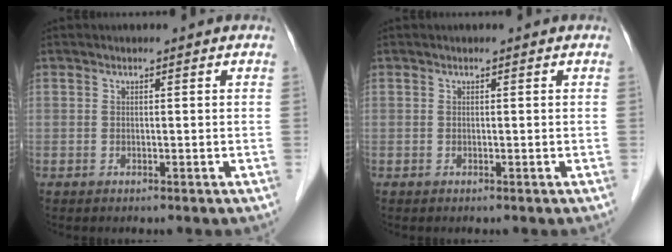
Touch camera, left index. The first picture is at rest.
{"total": 0.0}